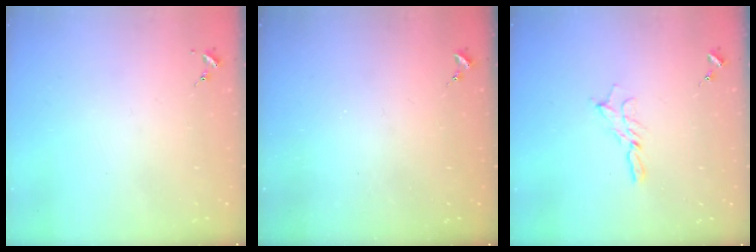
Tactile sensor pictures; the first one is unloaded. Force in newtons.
{"total": 0.0}
{"total": 5.8, "press": 5.8, "slide": 0.3}